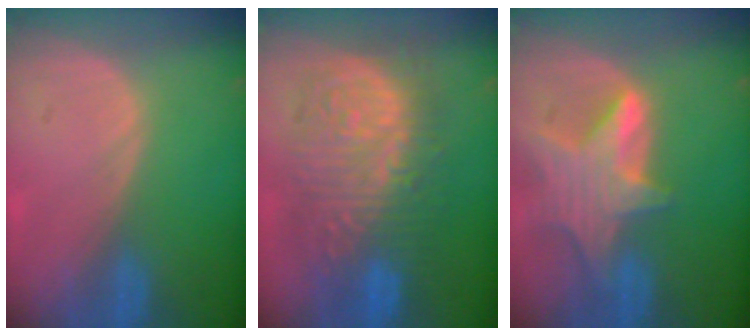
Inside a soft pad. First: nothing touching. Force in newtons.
{"total": 13.2, "press": 13.2, "slide": 1.4}
{"total": 8.1, "press": 7.3, "slide": 3.6}